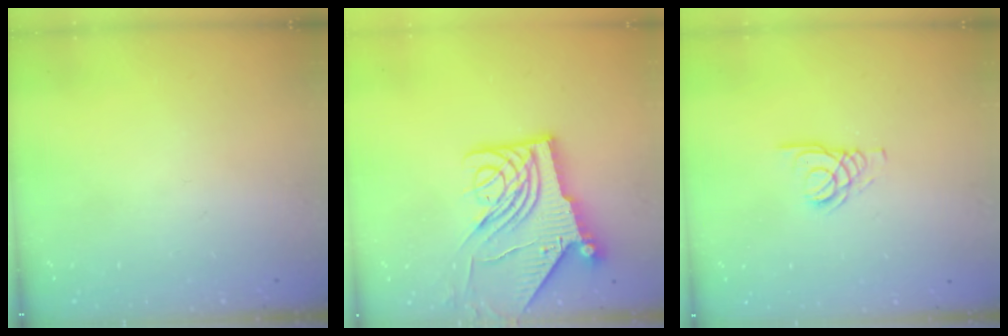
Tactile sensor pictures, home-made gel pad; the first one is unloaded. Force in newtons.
{"total": 12.4, "press": 12.3, "slide": 1.4}
{"total": 2.8, "press": 2.8, "slide": 0.3}